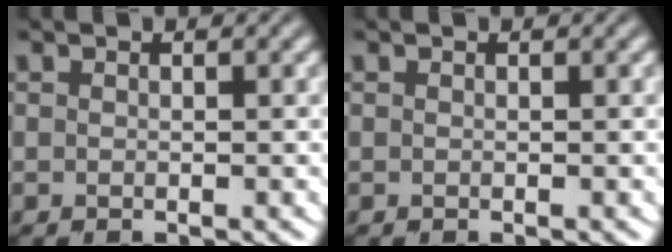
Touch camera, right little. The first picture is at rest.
{"total": 0.0}